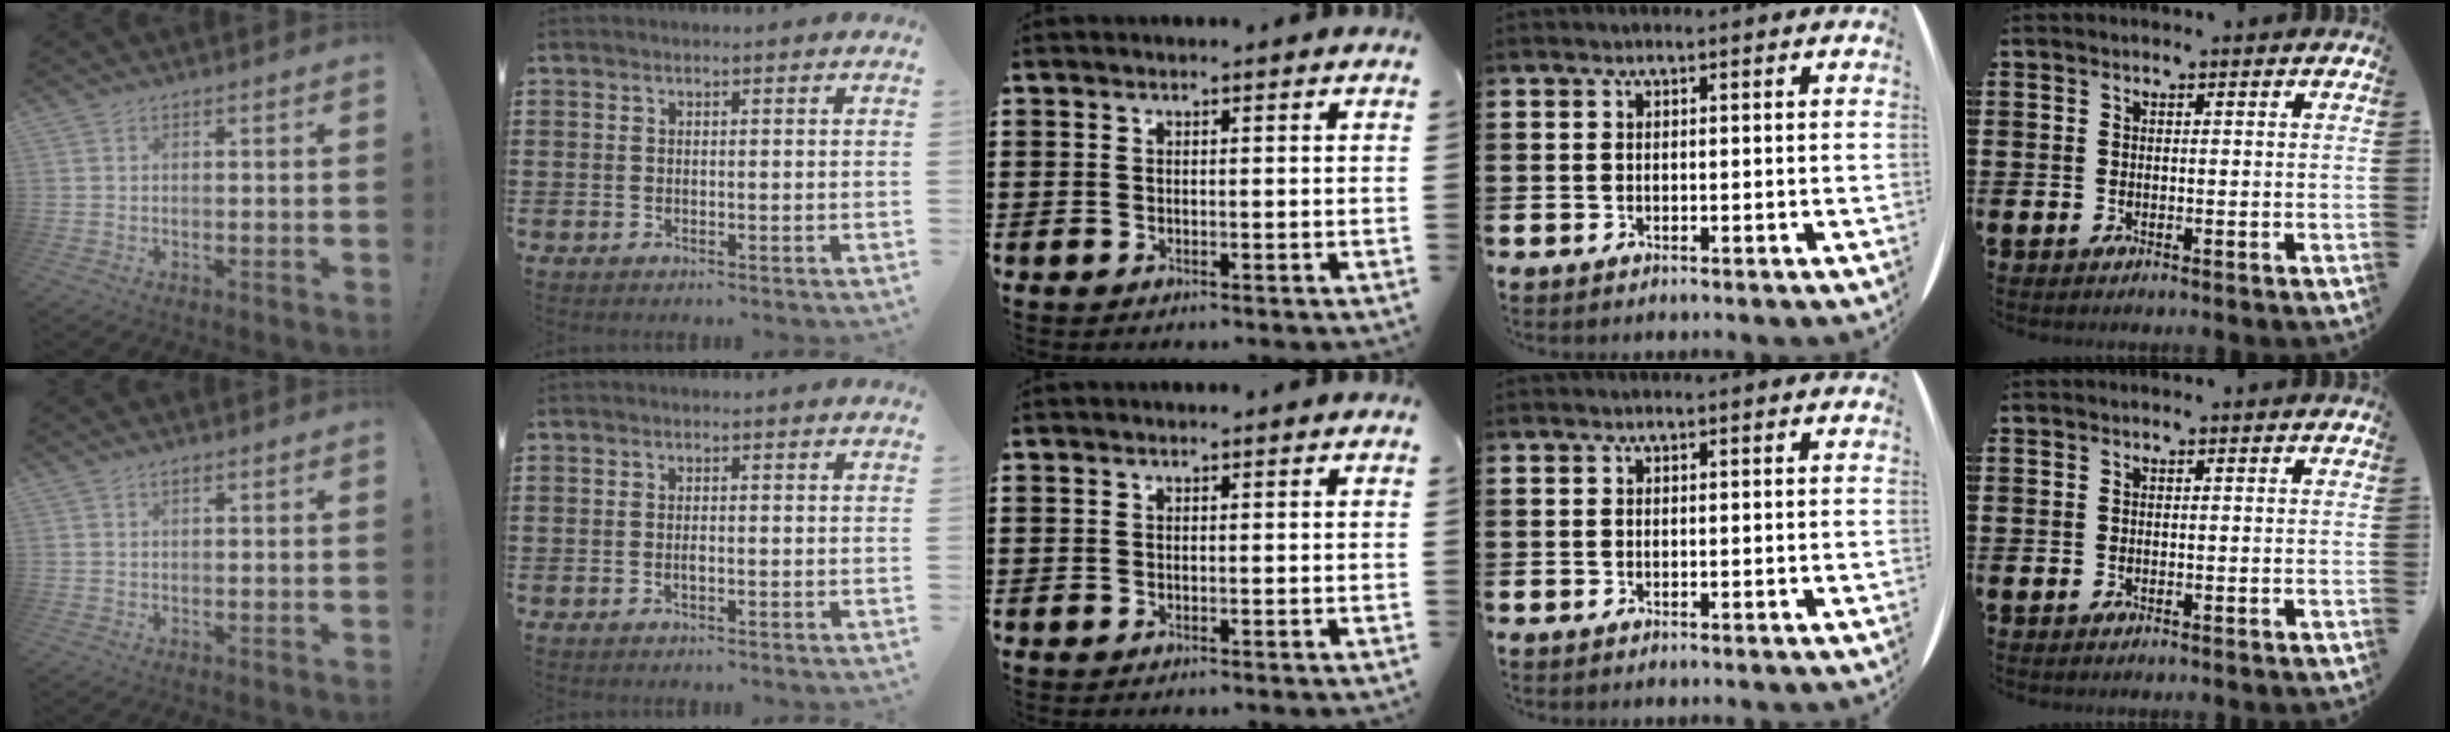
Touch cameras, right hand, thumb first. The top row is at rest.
{"thumb": {"total": 1.1, "force": [0.6, 0.5, 0.7], "torque": [-0.015, 0.001, 0.012]}, "index": {"total": 0.8, "force": [-0.3, 0.3, 0.7], "torque": [-0.015, -0.002, -0.004]}}